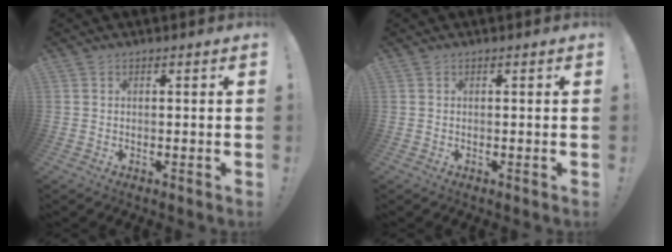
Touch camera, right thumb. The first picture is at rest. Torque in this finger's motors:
{"motor_torque": [0.00, 0.00, 0.00, 0.00, 0.00]}